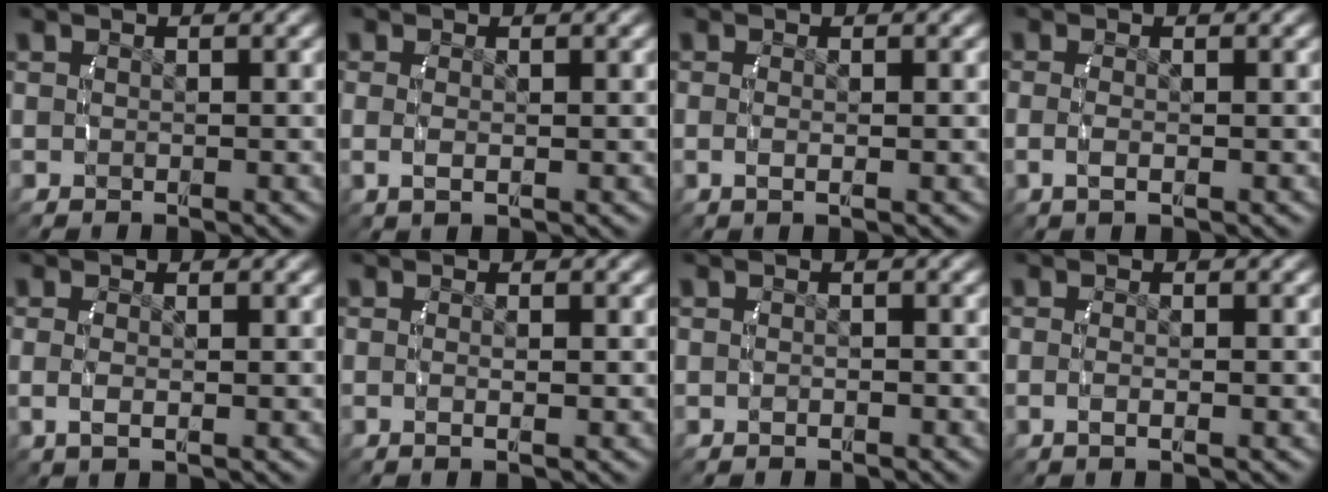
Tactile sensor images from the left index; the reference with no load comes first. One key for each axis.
{"total": 1.5, "fx": -0.1, "fy": 0.4, "fz": 1.4, "tx": -0.044, "ty": -0.013, "tz": 0.006}
{"total": 1.4, "fx": -0.4, "fy": 0.0, "fz": 1.3, "tx": -0.038, "ty": -0.012, "tz": 0.000}
{"total": 1.6, "fx": -0.5, "fy": 0.2, "fz": 1.5, "tx": -0.043, "ty": -0.011, "tz": -0.003}
{"total": 1.8, "fx": -0.2, "fy": 0.5, "fz": 1.7, "tx": -0.050, "ty": -0.012, "tz": 0.004}
{"total": 1.1, "fx": -0.4, "fy": -0.1, "fz": 1.1, "tx": -0.030, "ty": -0.010, "tz": -0.003}
{"total": 0.7, "fx": -0.6, "fy": 0.2, "fz": 0.3, "tx": -0.012, "ty": -0.002, "tz": -0.008}
{"total": 1.4, "fx": -0.7, "fy": 0.0, "fz": 1.2, "tx": -0.033, "ty": -0.009, "tz": -0.007}